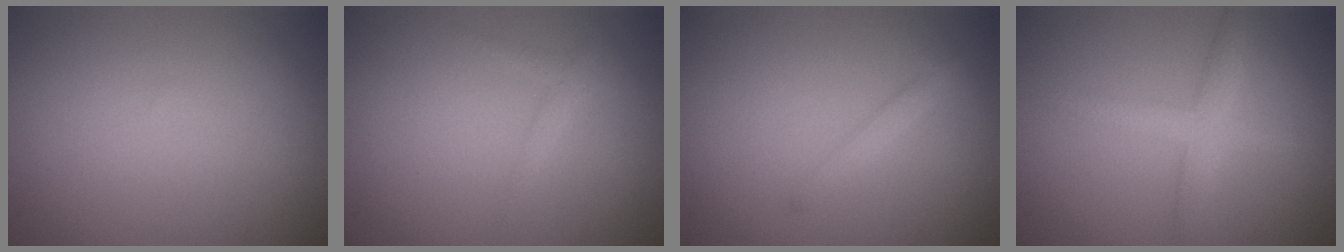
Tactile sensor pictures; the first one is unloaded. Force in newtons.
{"total": 0.9, "press": 0.9, "slide": 0.1}
{"total": 1.3, "press": 1.3, "slide": 0.1}
{"total": 2.5, "press": 2.5, "slide": 0.2}